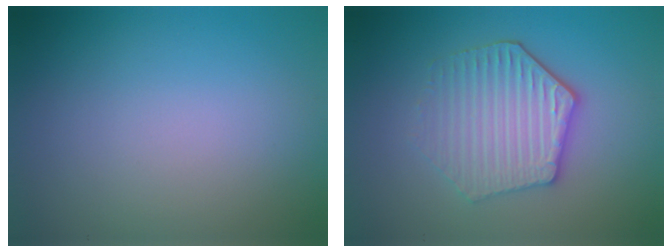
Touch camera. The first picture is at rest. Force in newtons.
{"total": 4.7, "press": 4.1, "slide": 2.2}